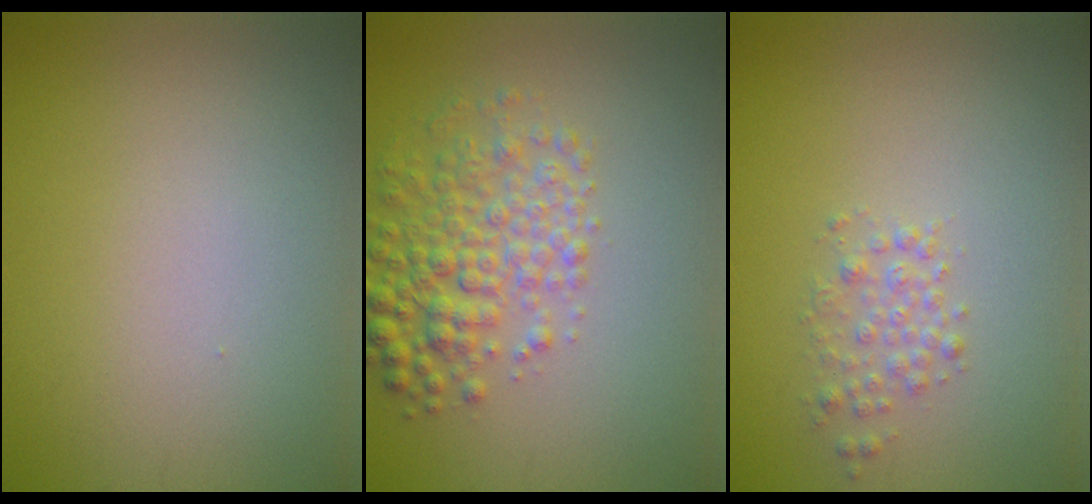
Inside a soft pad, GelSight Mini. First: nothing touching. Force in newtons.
{"total": 4.7, "press": 4.7, "slide": 0.1}
{"total": 1.6, "press": 1.6, "slide": 0.0}